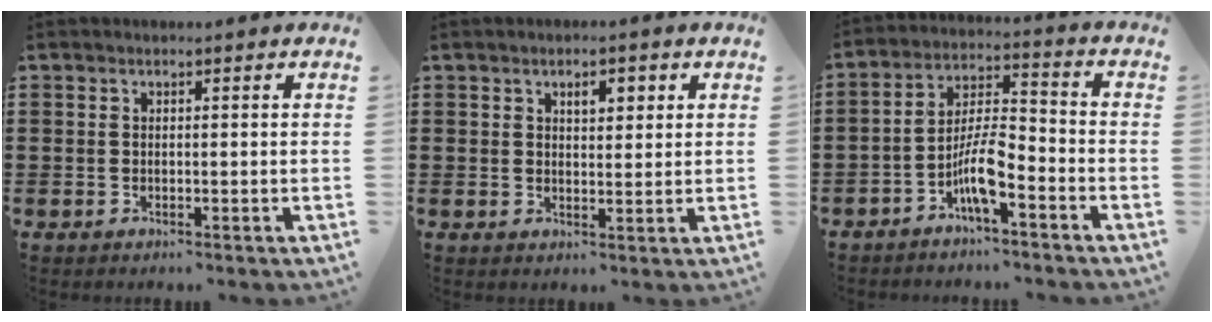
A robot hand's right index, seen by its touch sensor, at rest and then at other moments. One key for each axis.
{"total": 3.0, "fx": 1.2, "fy": 1.5, "fz": 2.2, "tx": -0.033, "ty": 0.002, "tz": 0.016}
{"total": 7.4, "fx": -4.1, "fy": 1.8, "fz": 5.8, "tx": -0.125, "ty": -0.001, "tz": -0.081}